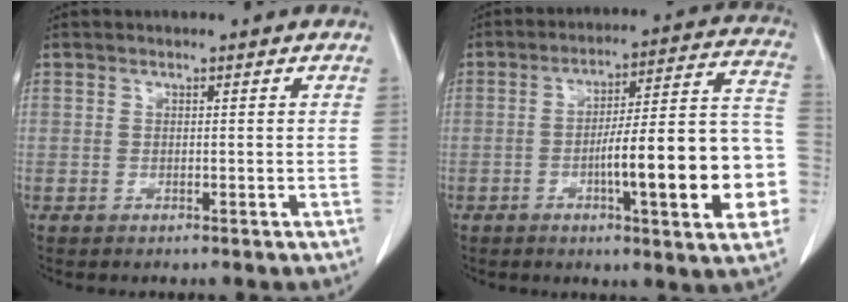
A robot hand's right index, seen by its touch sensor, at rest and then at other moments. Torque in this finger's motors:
{"motor_torque": [2.14, 0.00, 1.05, 0.15]}